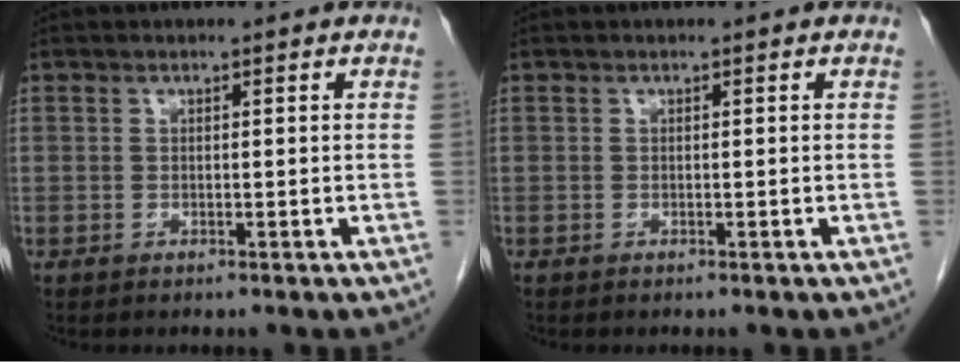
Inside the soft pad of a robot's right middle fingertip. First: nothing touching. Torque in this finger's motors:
{"motor_torque": [-0.19, 0.20, 0.00, -0.01]}